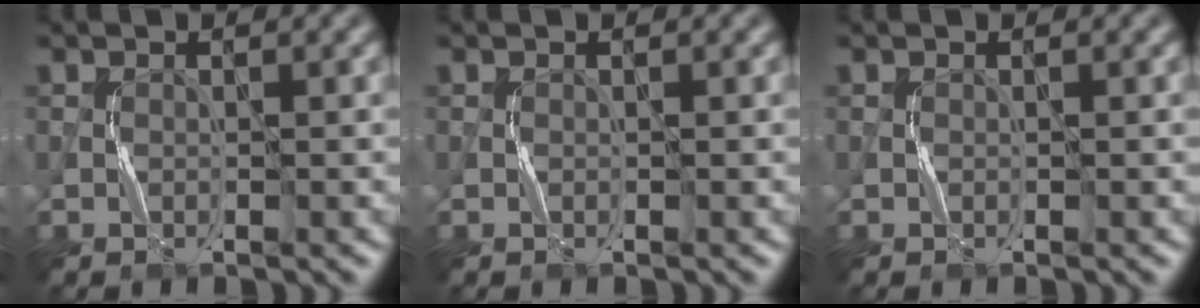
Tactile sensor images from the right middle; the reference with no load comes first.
{"total": 0.0}
{"total": 0.0}